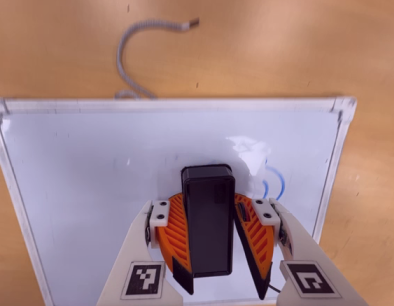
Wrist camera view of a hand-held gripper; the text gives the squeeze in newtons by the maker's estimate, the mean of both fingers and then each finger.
{"total": 13.2, "left": 15.3, "right": 11.1}